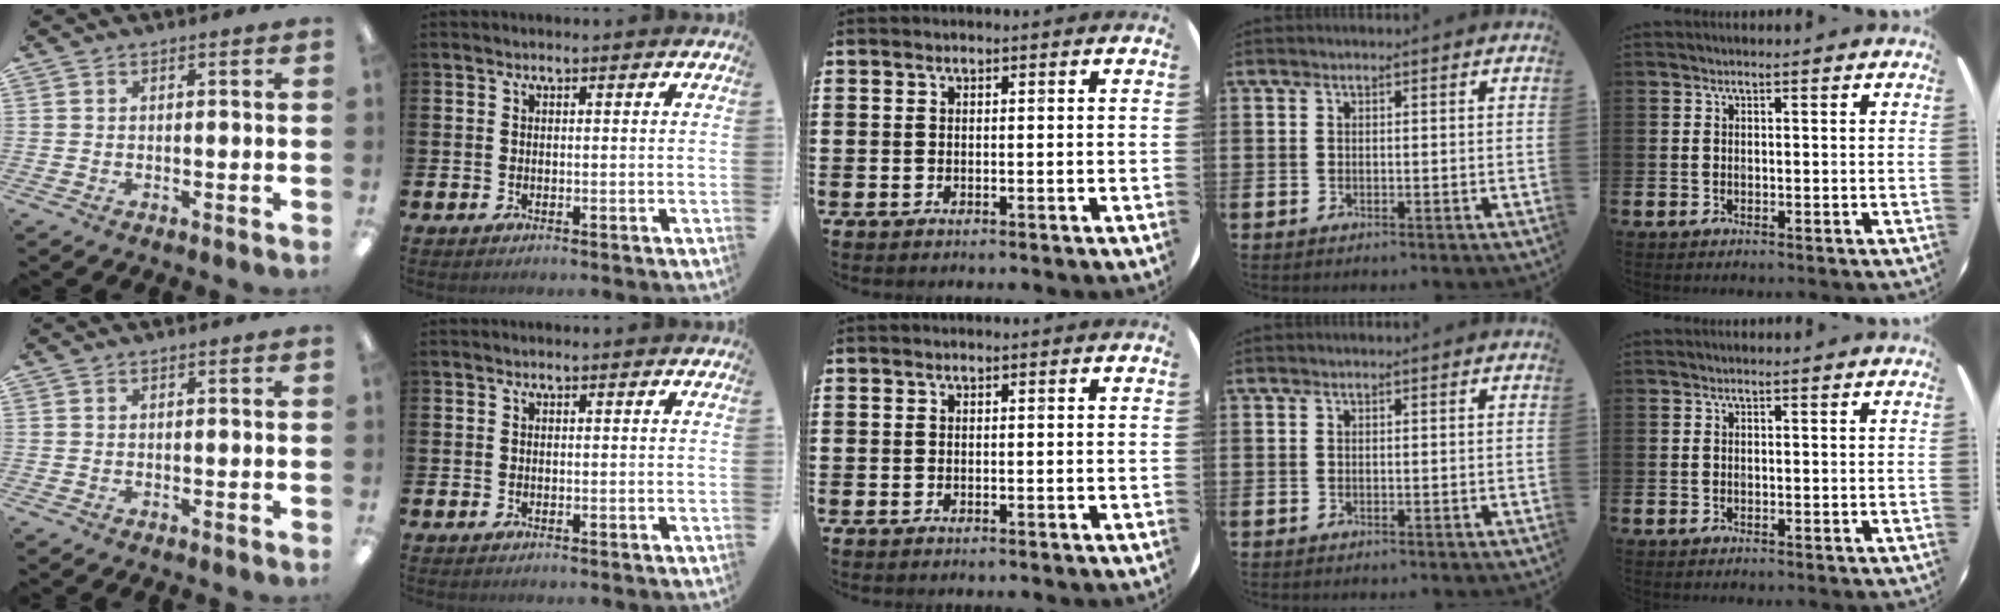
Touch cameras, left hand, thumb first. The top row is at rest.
{}